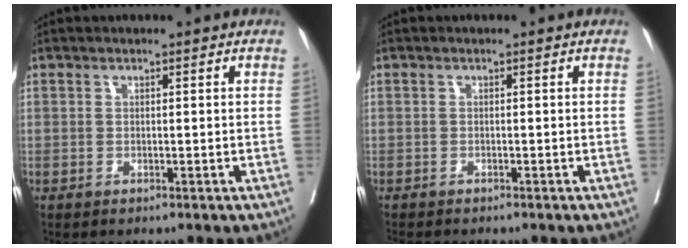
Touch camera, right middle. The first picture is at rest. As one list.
[{"total": 4.1, "force": [-3.7, 0.6, 1.6], "torque": [-0.027, -0.010, -0.054]}]